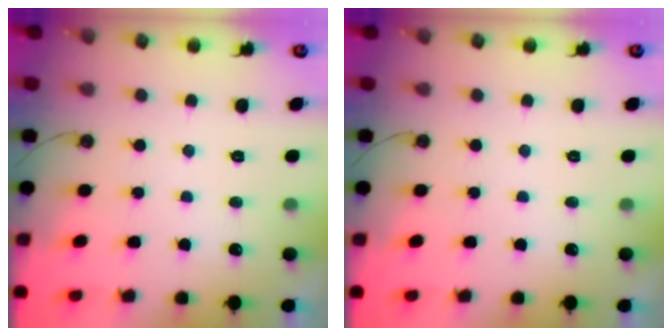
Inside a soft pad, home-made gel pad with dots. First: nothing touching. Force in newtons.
{"total": 0.0}